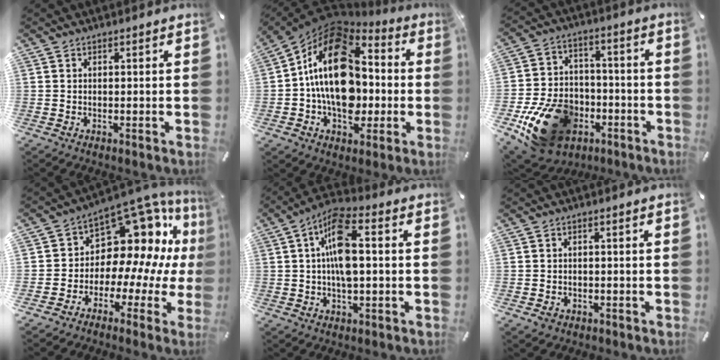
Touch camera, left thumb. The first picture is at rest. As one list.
[{"total": 22.0, "force": [0.4, 15.1, 16.0], "torque": [-0.305, -0.001, 0.007]}, {"total": 19.8, "force": [-8.7, 14.1, 10.8], "torque": [-0.194, 0.056, -0.132]}, {"total": 15.7, "force": [7.8, 9.9, 9.4], "torque": [-0.137, -0.085, 0.137]}, {"total": 11.0, "force": [0.6, 4.4, 10.1], "torque": [-0.200, 0.009, 0.010]}, {"total": 2.2, "force": [-1.1, 1.8, 0.8], "torque": [-0.012, 0.006, -0.023]}]